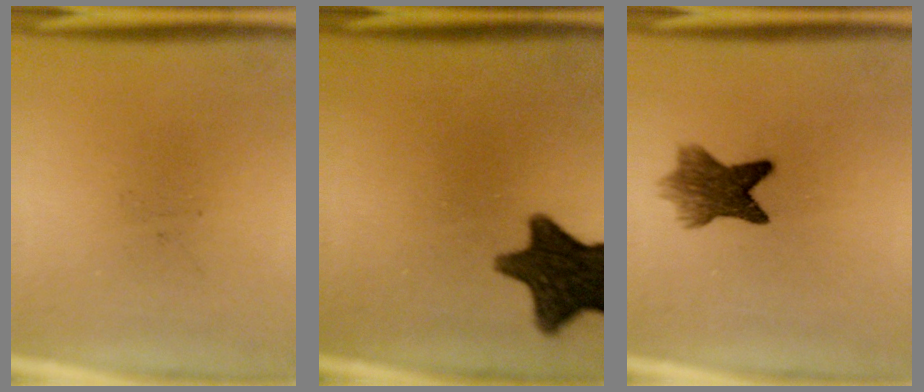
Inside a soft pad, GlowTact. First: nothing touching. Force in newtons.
{"total": 12.7}
{"total": 6.6}